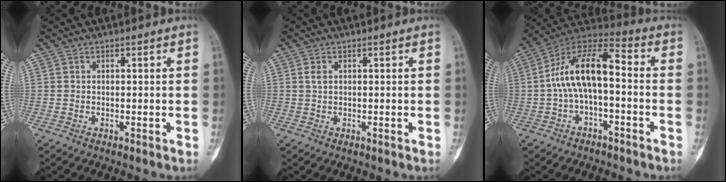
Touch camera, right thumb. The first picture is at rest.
{"total": 1.0, "force": [0.4, 0.6, 0.8], "torque": [-0.016, 0.002, 0.010]}
{"total": 13.2, "force": [-0.9, 5.9, 11.7], "torque": [-0.212, 0.058, -0.027]}